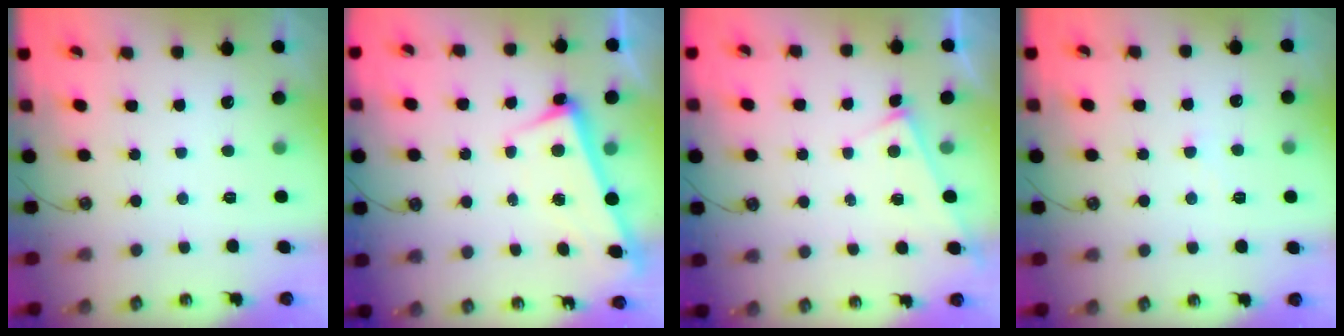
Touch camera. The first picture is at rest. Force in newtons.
{"total": 2.6, "press": 2.5, "slide": 0.7}
{"total": 2.9, "press": 2.9, "slide": 0.2}
{"total": 3.7, "press": 3.6, "slide": 0.3}